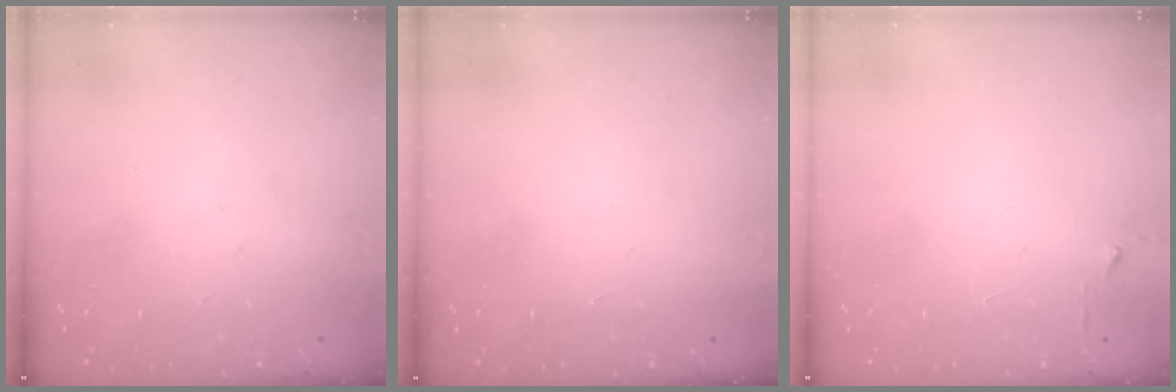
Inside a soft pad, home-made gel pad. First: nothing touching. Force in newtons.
{"total": 1.7, "press": 1.7, "slide": 0.1}
{"total": 3.2, "press": 3.1, "slide": 0.4}